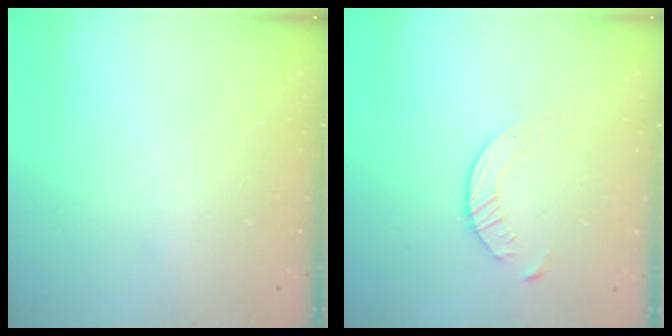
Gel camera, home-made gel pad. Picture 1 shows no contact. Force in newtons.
{"total": 4.6, "press": 4.5, "slide": 0.6}